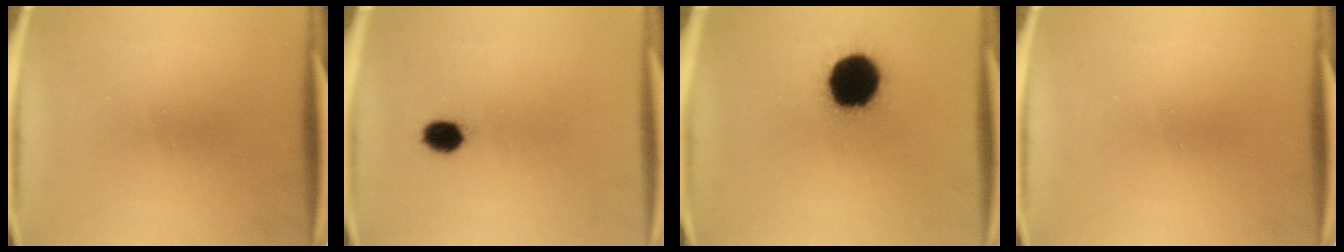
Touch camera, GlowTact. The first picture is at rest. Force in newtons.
{"total": 4.1}
{"total": 18.7}
{"total": 0.0}